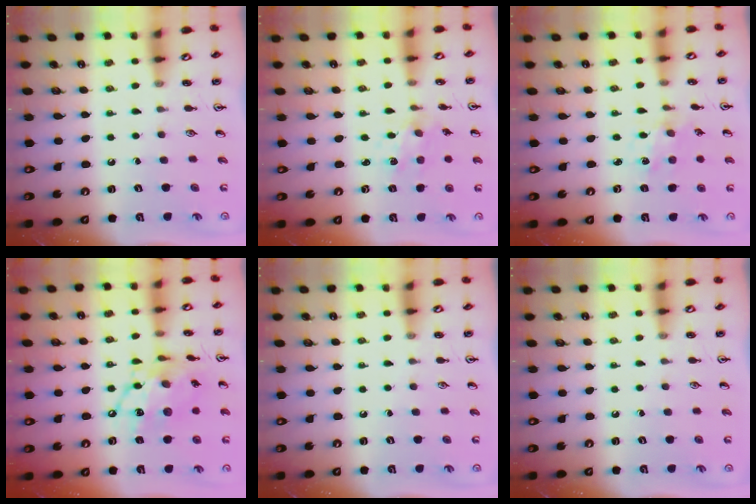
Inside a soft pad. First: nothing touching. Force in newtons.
{"total": 2.1, "press": 2.1, "slide": 0.3}
{"total": 1.1, "press": 1.0, "slide": 0.2}
{"total": 14.7, "press": 14.6, "slide": 1.3}
{"total": 0.0}
{"total": 0.0}